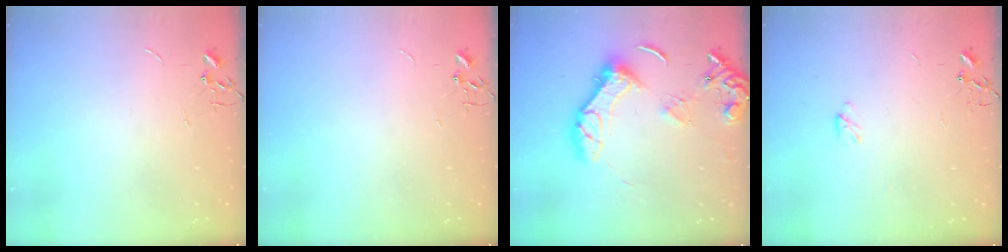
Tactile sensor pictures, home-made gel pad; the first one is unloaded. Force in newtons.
{"total": 0.0}
{"total": 15.4, "press": 15.3, "slide": 1.4}
{"total": 2.9, "press": 2.9, "slide": 0.4}